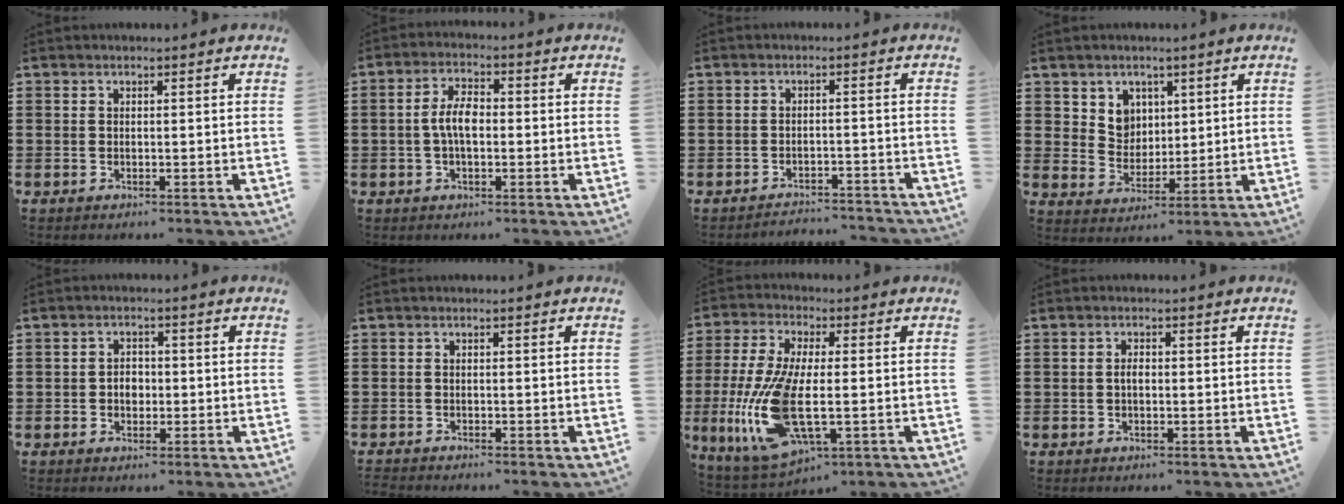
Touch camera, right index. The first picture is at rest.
{"total": 5.1, "force": [-0.5, 2.3, 4.5], "torque": [-0.096, 0.002, -0.013]}
{"total": 2.8, "force": [-2.8, 0.1, -0.2], "torque": [-0.005, -0.001, -0.059]}
{"total": 5.3, "force": [2.6, 4.5, 1.2], "torque": [-0.039, 0.007, 0.046]}
{"total": 2.4, "force": [-0.4, 1.8, 1.5], "torque": [-0.023, 0.002, -0.012]}
{"total": 0.9, "force": [-0.9, -0.1, -0.1], "torque": [0.001, -0.001, -0.019]}
{"total": 15.4, "force": [-2.7, 6.3, 13.8], "torque": [-0.313, -0.022, -0.045]}
{"total": 1.5, "force": [-0.2, 0.7, 1.4], "torque": [-0.026, 0.003, -0.005]}